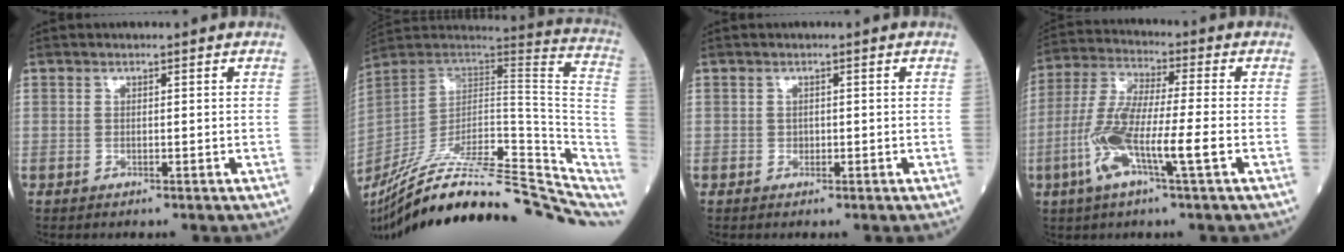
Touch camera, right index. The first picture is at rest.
{"total": 30.9, "force": [-25.2, 5.3, 17.0], "torque": [-0.203, -0.008, -0.374]}
{"total": 0.6, "force": [-0.1, 0.6, 0.2], "torque": [-0.001, 0.002, -0.003]}
{"total": 11.7, "force": [-3.6, 0.8, 11.1], "torque": [-0.233, -0.002, -0.077]}